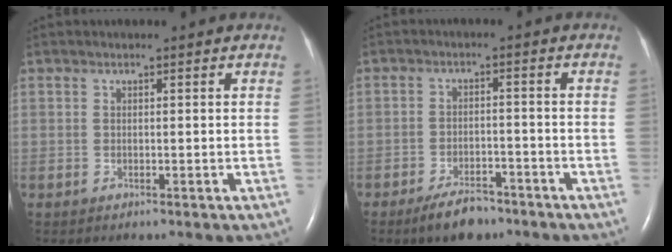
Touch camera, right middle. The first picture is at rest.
{"total": 5.5, "force": [-4.2, 2.0, 2.8], "torque": [-0.058, -0.001, -0.068]}